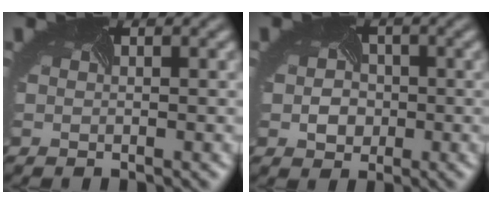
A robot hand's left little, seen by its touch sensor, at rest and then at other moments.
{"total": 2.2, "force": [-0.4, 2.0, 0.9], "torque": [-0.014, 0.000, -0.012]}